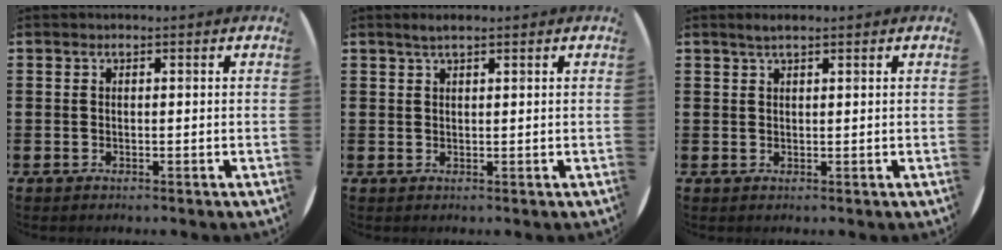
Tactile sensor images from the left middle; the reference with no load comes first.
{"total": 1.4, "force": [1.1, 0.1, 0.8], "torque": [-0.018, 0.002, 0.020]}
{"total": 1.4, "force": [1.1, 0.1, 0.8], "torque": [-0.016, 0.003, 0.019]}